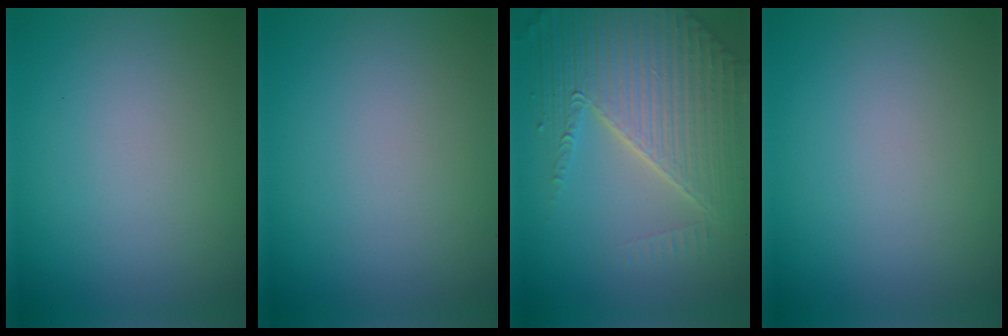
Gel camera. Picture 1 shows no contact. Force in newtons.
{"total": 0.0}
{"total": 7.4, "press": 5.6, "slide": 4.8}
{"total": 0.0}